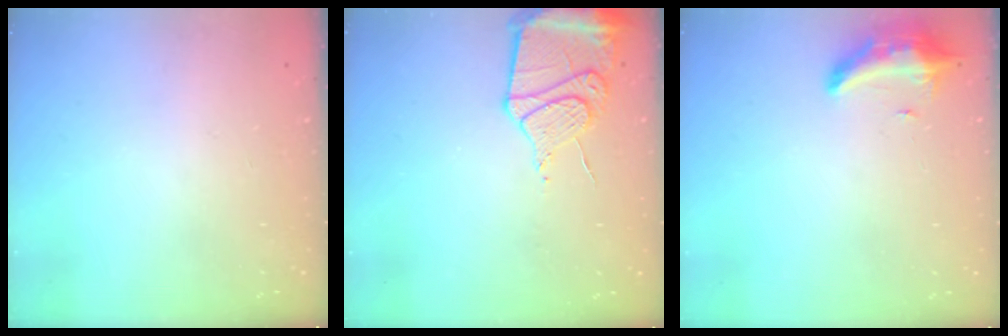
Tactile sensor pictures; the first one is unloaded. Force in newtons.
{"total": 13.2, "press": 13.1, "slide": 1.7}
{"total": 8.3, "press": 8.2, "slide": 1.5}